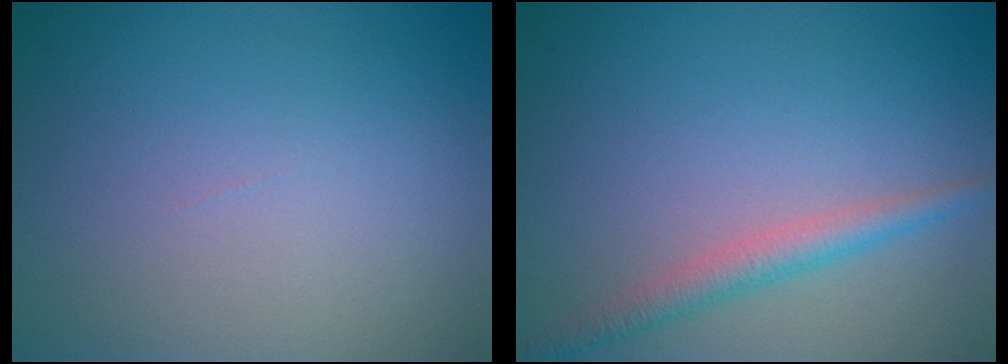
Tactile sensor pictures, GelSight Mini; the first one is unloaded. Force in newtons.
{"total": 2.5, "press": 2.5, "slide": 0.1}